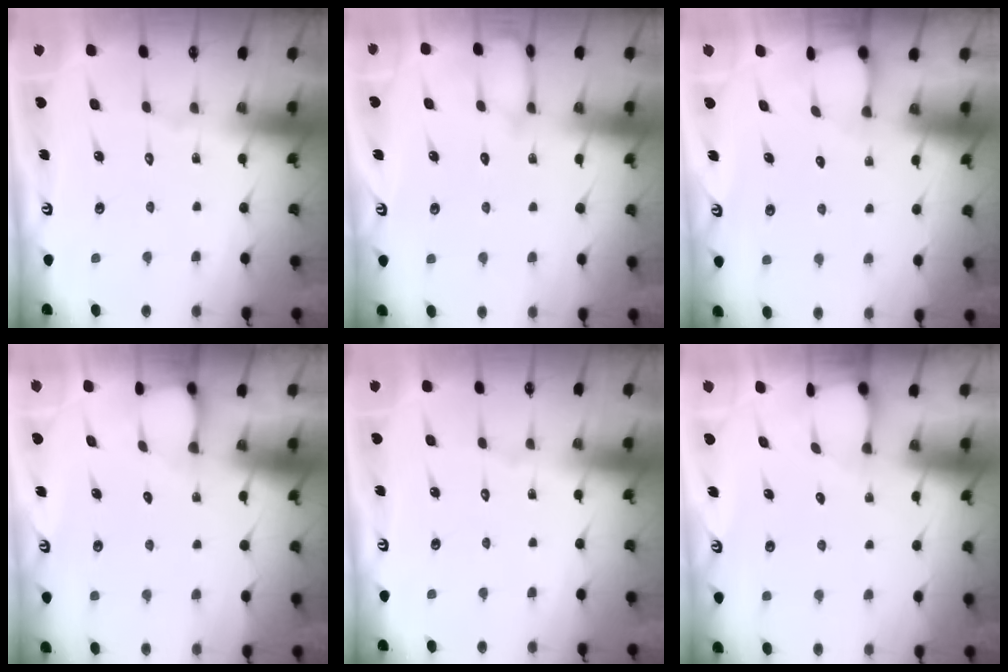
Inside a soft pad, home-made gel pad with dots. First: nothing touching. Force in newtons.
{"total": 4.8, "press": 4.8, "slide": 0.5}
{"total": 2.0, "press": 2.0, "slide": 0.3}
{"total": 2.3, "press": 2.3, "slide": 0.3}
{"total": 0.0}
{"total": 2.4, "press": 2.3, "slide": 0.4}